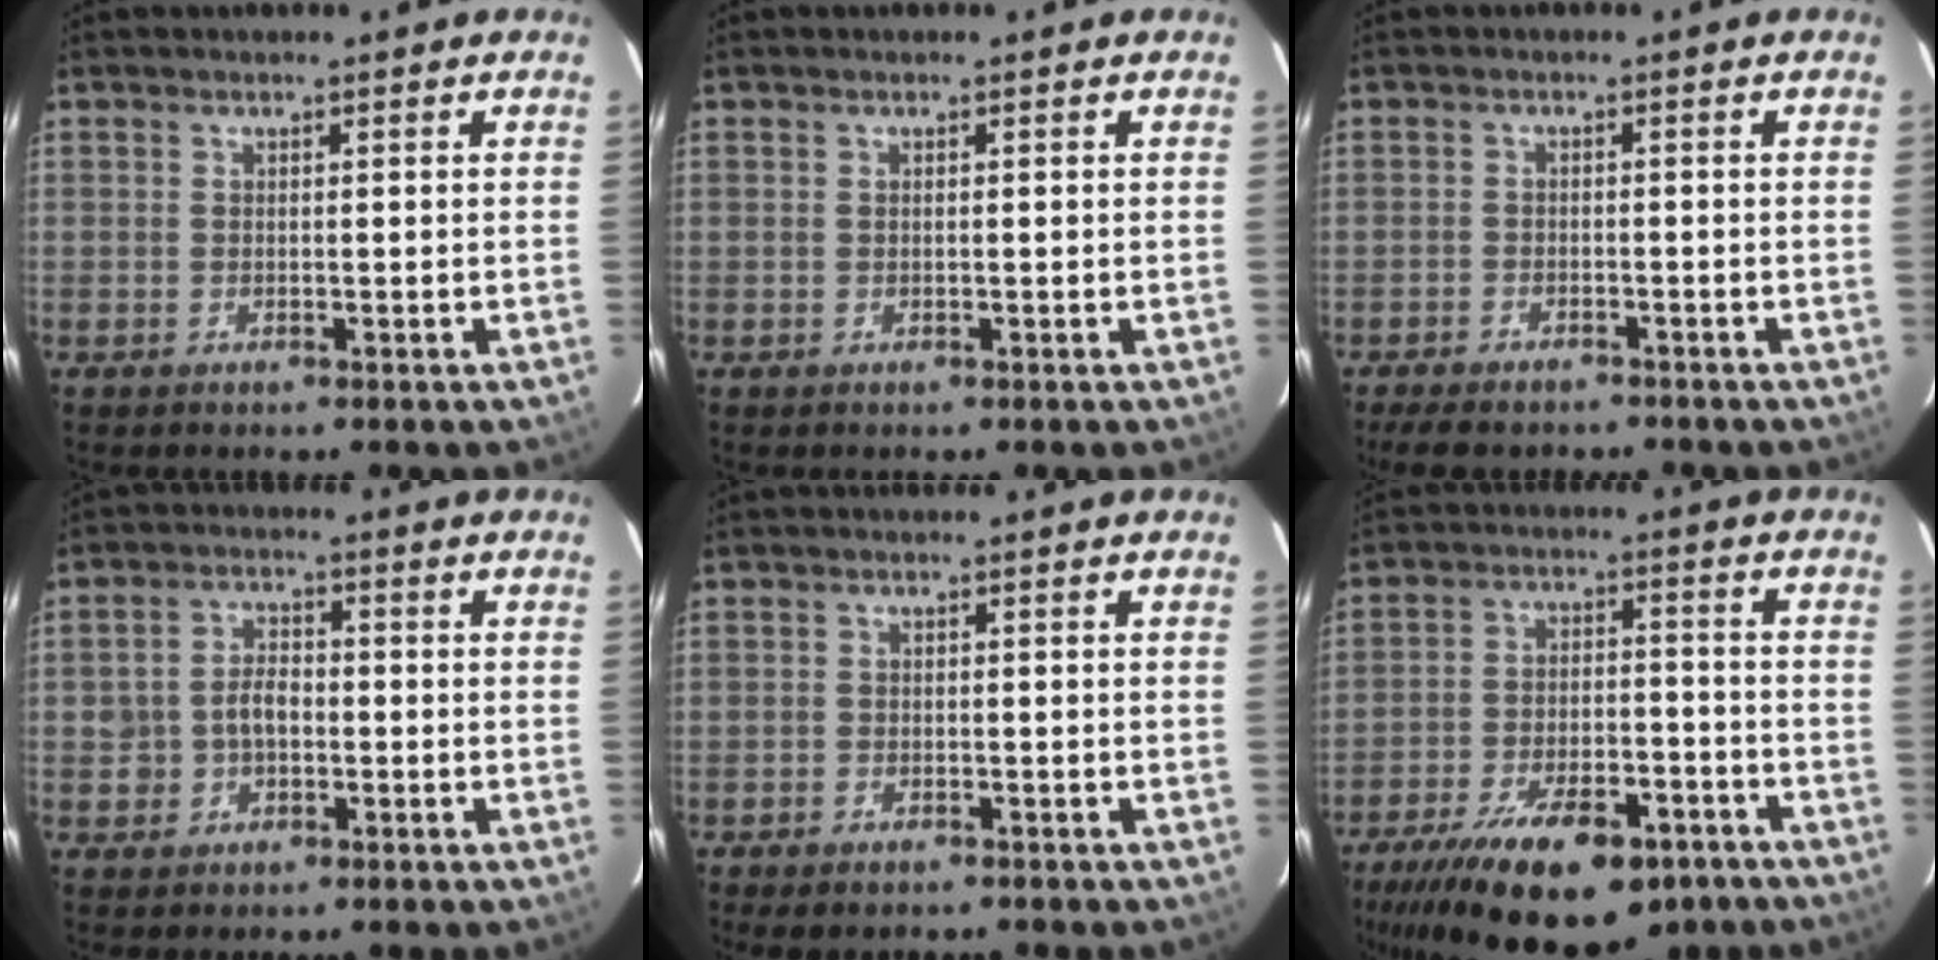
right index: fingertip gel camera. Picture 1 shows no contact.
{"total": 0.0}
{"total": 7.6, "force": [-6.4, 2.7, 3.1], "torque": [-0.080, -0.014, -0.101]}
{"total": 4.5, "force": [-1.0, 3.6, 2.6], "torque": [-0.052, 0.011, -0.011]}
{"total": 3.2, "force": [-2.6, 1.3, 1.4], "torque": [-0.038, -0.010, -0.042]}
{"total": 22.1, "force": [-14.9, 9.2, 13.6], "torque": [-0.260, -0.024, -0.218]}